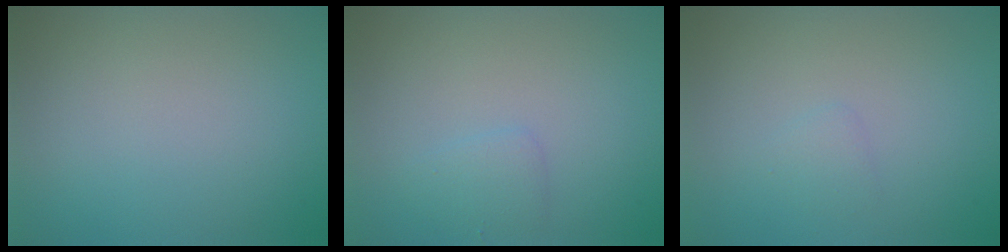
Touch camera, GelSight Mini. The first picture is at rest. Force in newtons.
{"total": 1.3, "press": 1.3, "slide": 0.0}
{"total": 0.8, "press": 0.8, "slide": 0.0}